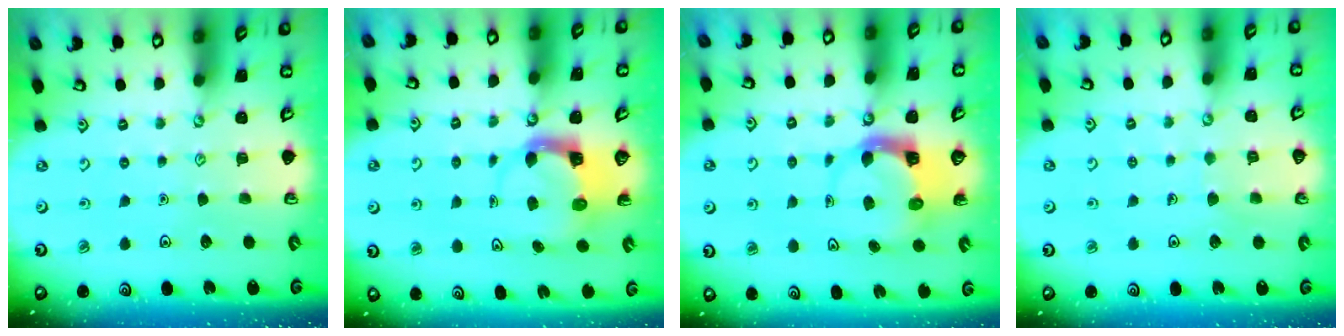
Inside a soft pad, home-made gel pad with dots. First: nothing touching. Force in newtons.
{"total": 3.7, "press": 3.7, "slide": 0.5}
{"total": 5.6, "press": 5.6, "slide": 0.8}
{"total": 4.0, "press": 4.0, "slide": 0.3}